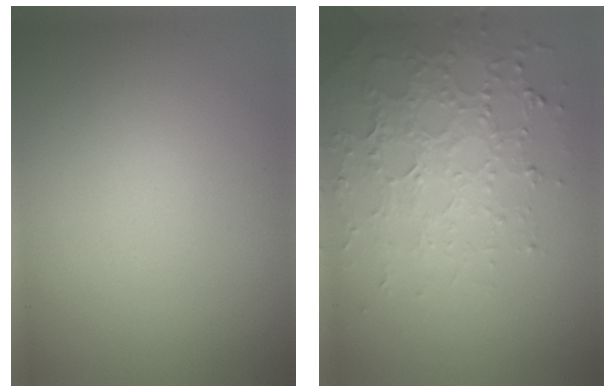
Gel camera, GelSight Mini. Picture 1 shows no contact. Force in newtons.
{"total": 4.7, "press": 3.4, "slide": 3.1}